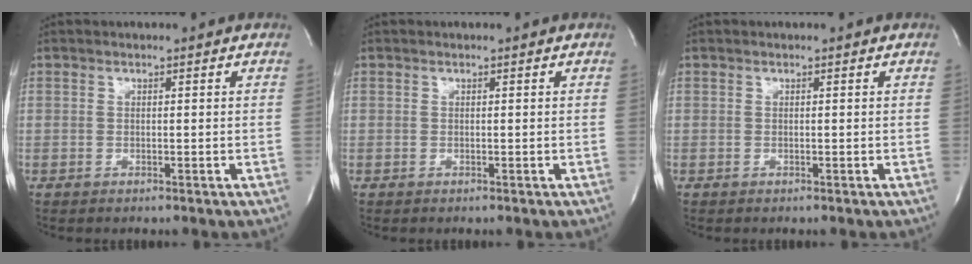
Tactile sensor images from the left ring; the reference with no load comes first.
{"total": 0.0}
{"total": 0.0}